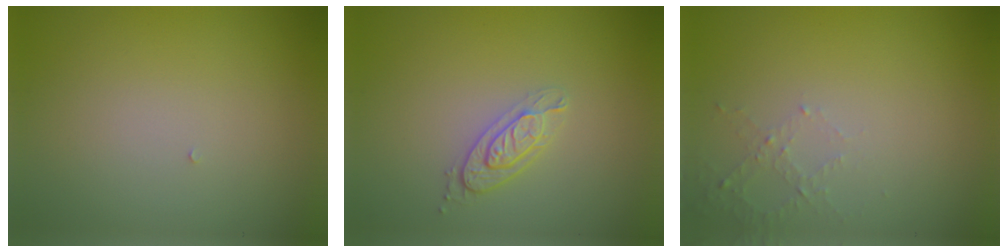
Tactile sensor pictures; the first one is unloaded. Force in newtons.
{"total": 2.1, "press": 1.9, "slide": 0.8}
{"total": 1.3, "press": 1.3, "slide": 0.4}